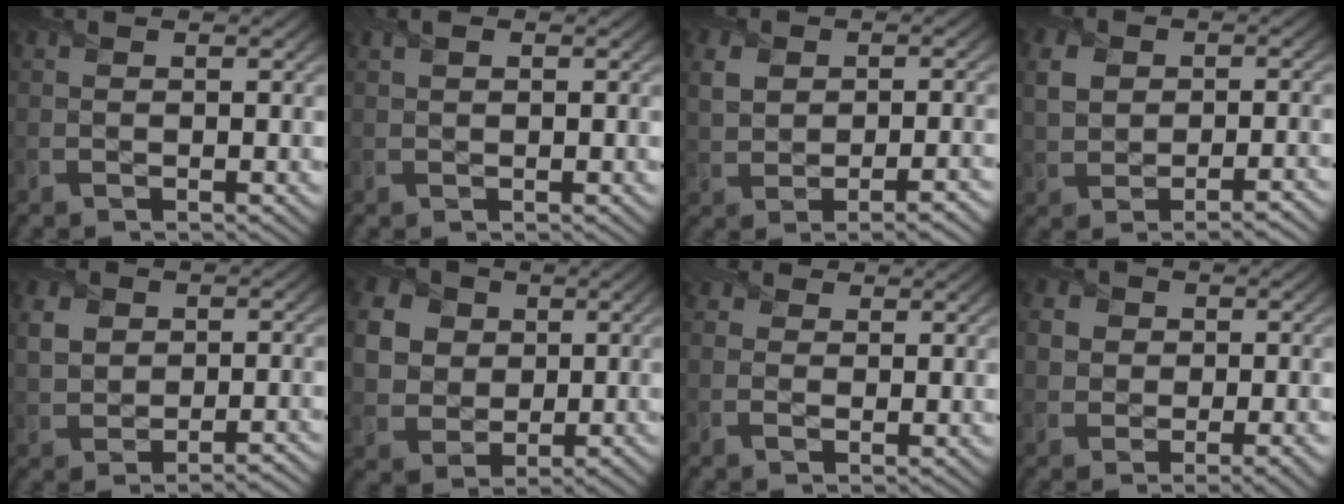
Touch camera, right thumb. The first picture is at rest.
{"total": 1.1, "force": [0.6, 0.5, 0.8], "torque": [-0.019, 0.005, 0.010]}
{"total": 5.2, "force": [0.0, 3.4, 3.9], "torque": [-0.063, -0.004, 0.001]}
{"total": 4.9, "force": [-0.2, 3.5, 3.4], "torque": [-0.060, -0.004, -0.002]}
{"total": 4.5, "force": [-0.1, 3.5, 2.8], "torque": [-0.053, -0.003, -0.002]}
{"total": 8.4, "force": [1.4, 7.3, 3.8], "torque": [-0.130, 0.007, 0.022]}
{"total": 2.5, "force": [0.5, 2.1, 1.2], "torque": [-0.031, 0.004, 0.003]}
{"total": 6.1, "force": [-0.2, 5.1, 3.3], "torque": [-0.053, 0.004, -0.013]}